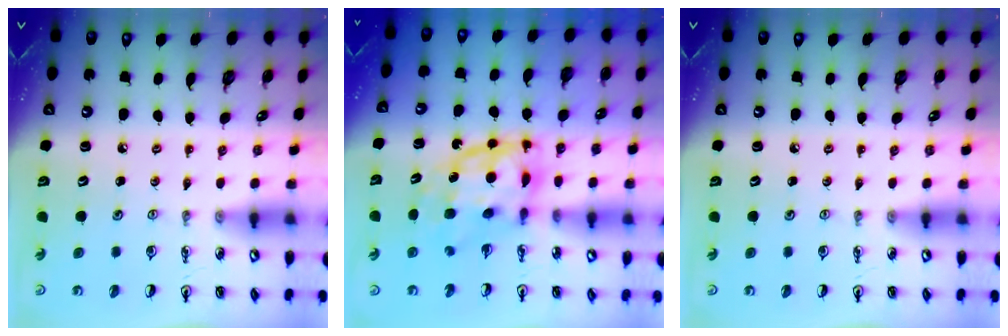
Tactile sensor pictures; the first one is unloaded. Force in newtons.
{"total": 9.7, "press": 9.6, "slide": 0.8}
{"total": 0.0}